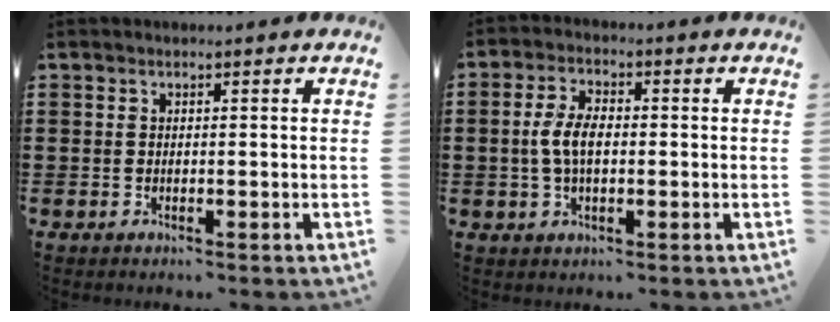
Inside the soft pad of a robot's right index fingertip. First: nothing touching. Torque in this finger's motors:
{"motor_torque": [0.21, -0.18, 0.21, 0.16]}